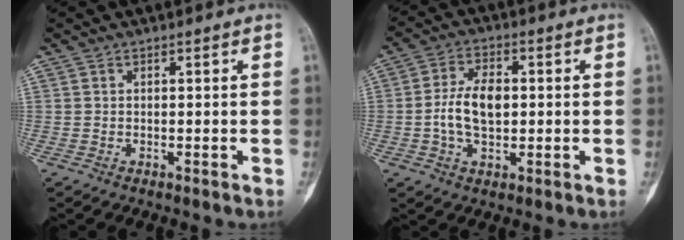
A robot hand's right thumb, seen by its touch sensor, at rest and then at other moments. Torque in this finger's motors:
{"motor_torque": [0.36, 0.13, 0.86, -0.16, 0.08]}